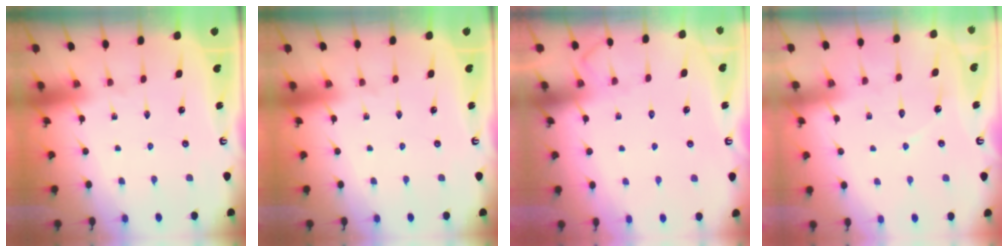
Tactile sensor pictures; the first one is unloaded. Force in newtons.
{"total": 0.0}
{"total": 4.8, "press": 4.8, "slide": 0.6}
{"total": 5.1, "press": 5.1, "slide": 0.2}